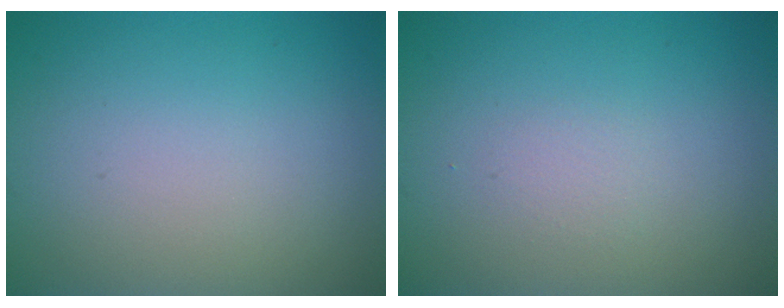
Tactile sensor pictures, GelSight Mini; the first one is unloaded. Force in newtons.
{"total": 0.8, "press": 0.8, "slide": 0.1}